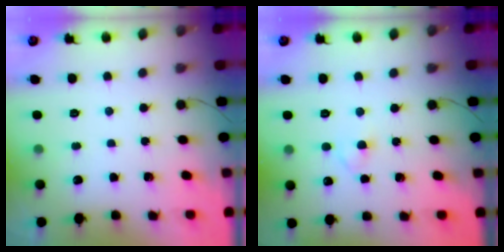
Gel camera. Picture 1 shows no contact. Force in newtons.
{"total": 2.4, "press": 2.1, "slide": 1.1}